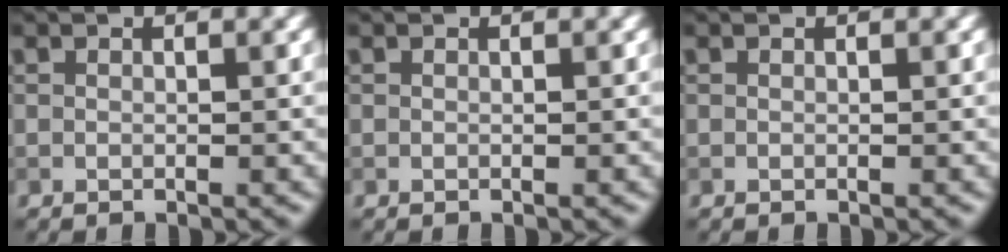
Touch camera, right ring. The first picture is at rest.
{"total": 0.0}
{"total": 0.0}